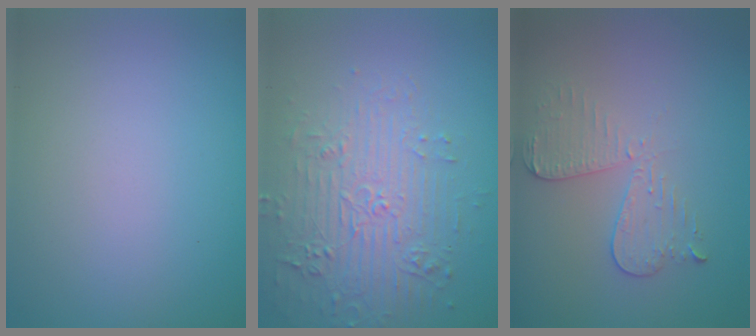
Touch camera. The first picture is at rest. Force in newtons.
{"total": 4.5, "press": 4.0, "slide": 2.0}
{"total": 3.0, "press": 2.7, "slide": 1.2}